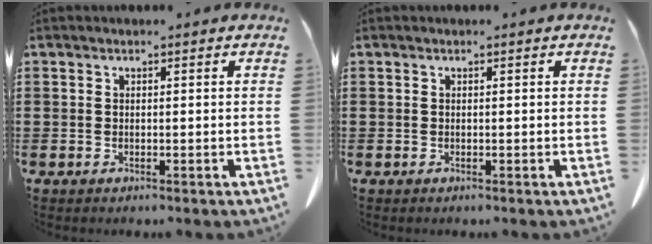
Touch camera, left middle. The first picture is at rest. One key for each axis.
{"total": 0.0}